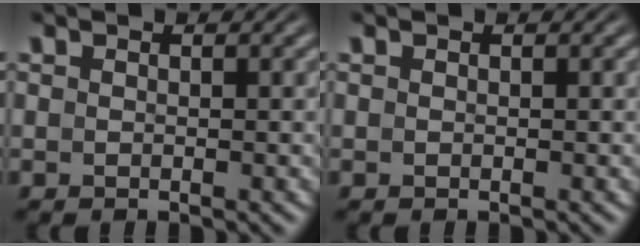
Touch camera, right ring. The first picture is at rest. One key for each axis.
{"total": 0.0}